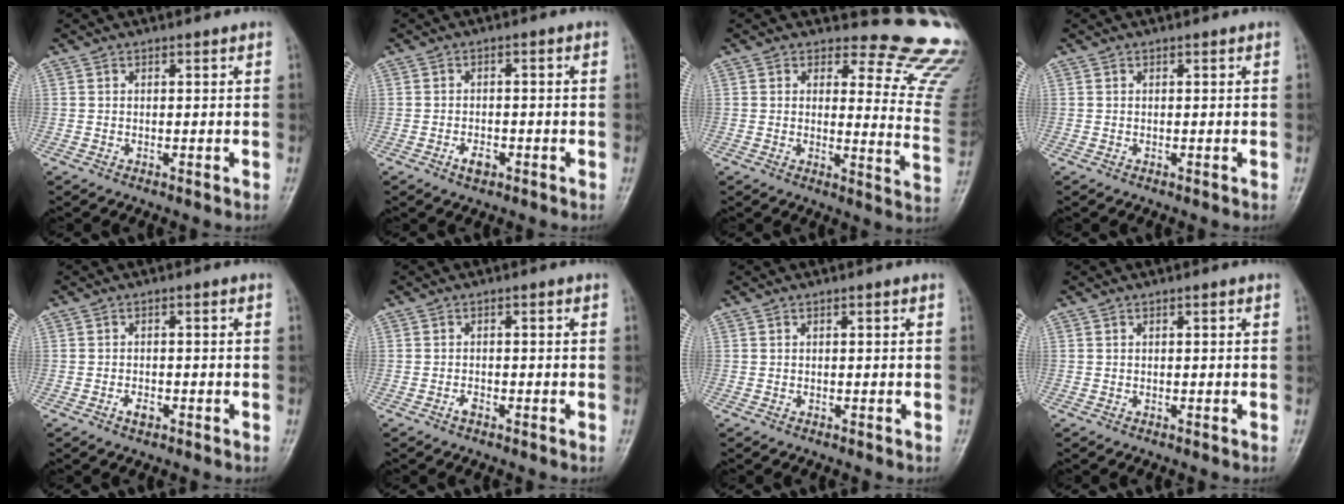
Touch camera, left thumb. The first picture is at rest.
{"total": 2.8, "force": [-1.7, 1.4, 1.7], "torque": [-0.028, 0.013, -0.029]}
{"total": 15.3, "force": [14.8, 3.2, 1.6], "torque": [0.035, -0.178, 0.131]}
{"total": 0.0}
{"total": 2.1, "force": [-1.3, 1.0, 1.2], "torque": [-0.021, 0.012, -0.024]}
{"total": 1.4, "force": [-1.1, 0.5, 0.7], "torque": [-0.015, 0.009, -0.022]}
{"total": 0.0}
{"total": 0.0}